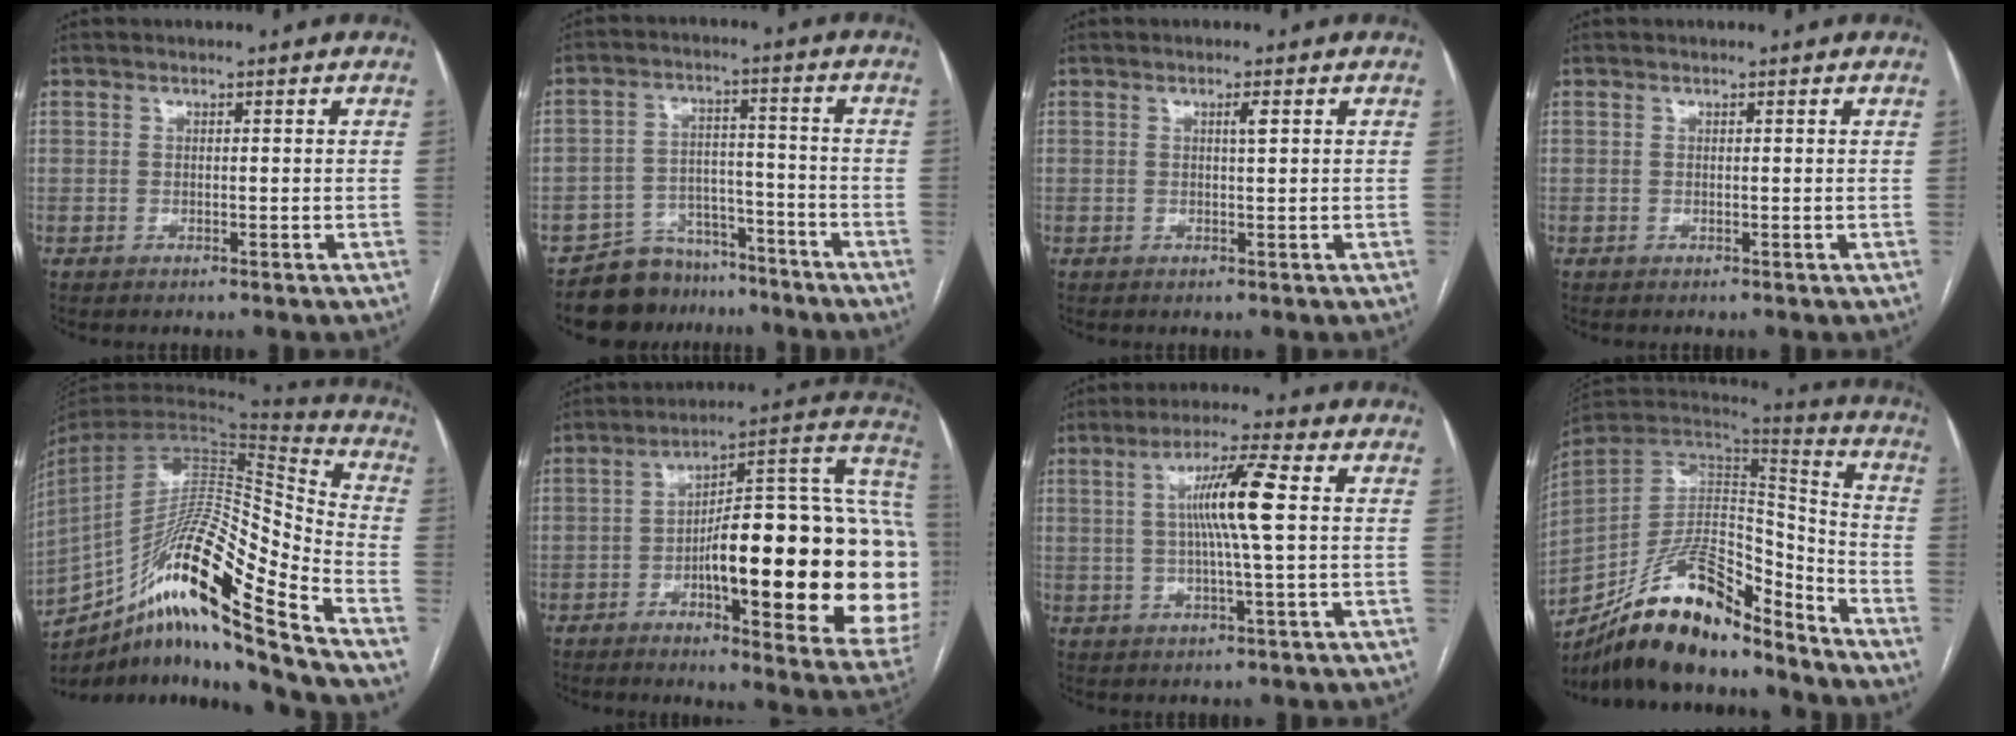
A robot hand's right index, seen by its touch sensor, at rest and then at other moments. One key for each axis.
{"total": 8.5, "fx": -7.2, "fy": 4.4, "fz": 0.1, "tx": 0.011, "ty": 0.037, "tz": -0.118}
{"total": 1.4, "fx": 0.5, "fy": 0.0, "fz": 1.3, "tx": -0.022, "ty": 0.000, "tz": 0.008}
{"total": 0.0}
{"total": 22.5, "fx": -15.0, "fy": 0.6, "fz": 16.8, "tx": -0.306, "ty": 0.005, "tz": -0.276}
{"total": 31.6, "fx": -3.7, "fy": 5.7, "fz": 30.8, "tx": -0.339, "ty": 0.025, "tz": -0.052}
{"total": 8.7, "fx": 1.4, "fy": -0.5, "fz": 8.6, "tx": -0.156, "ty": 0.004, "tz": 0.023}
{"total": 19.1, "fx": -15.2, "fy": 5.8, "fz": 9.9, "tx": -0.187, "ty": 0.030, "tz": -0.268}